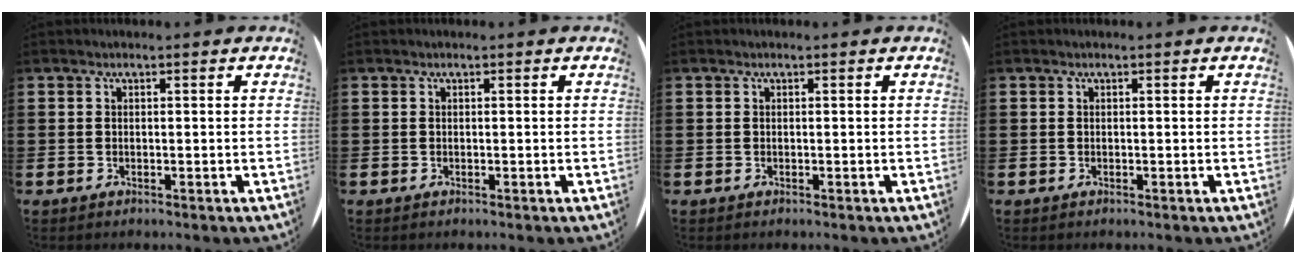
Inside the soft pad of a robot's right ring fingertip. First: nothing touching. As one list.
[{"total": 0.0}, {"total": 0.0}, {"total": 0.0}]